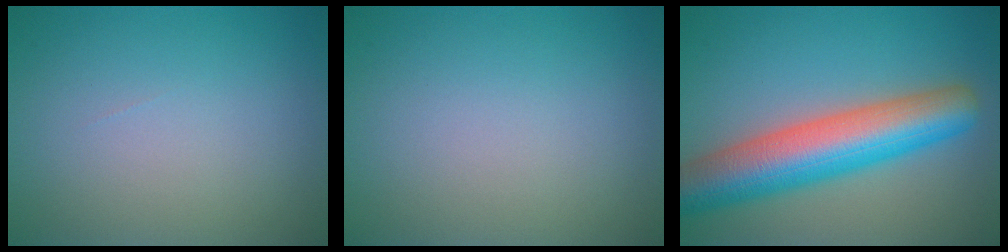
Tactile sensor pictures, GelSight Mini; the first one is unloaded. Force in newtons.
{"total": 0.0}
{"total": 9.6, "press": 9.6, "slide": 0.3}